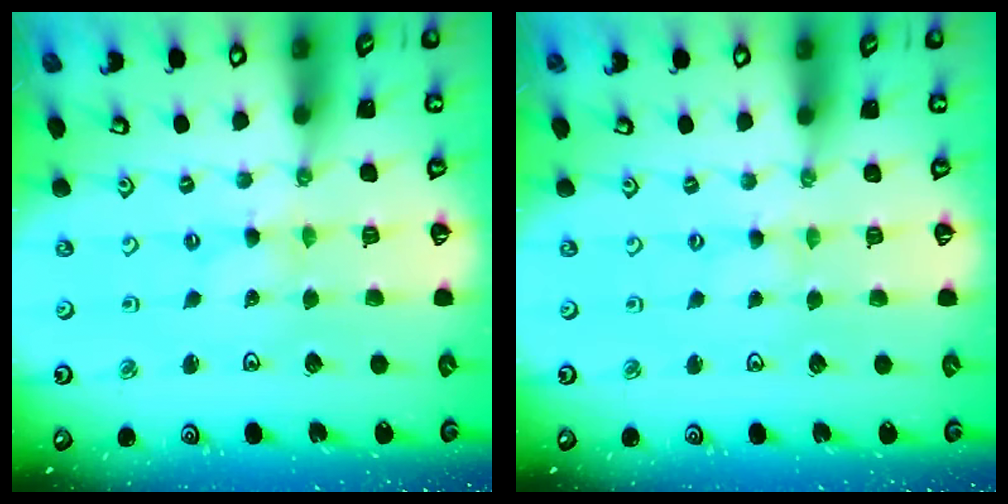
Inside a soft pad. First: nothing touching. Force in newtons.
{"total": 0.0}